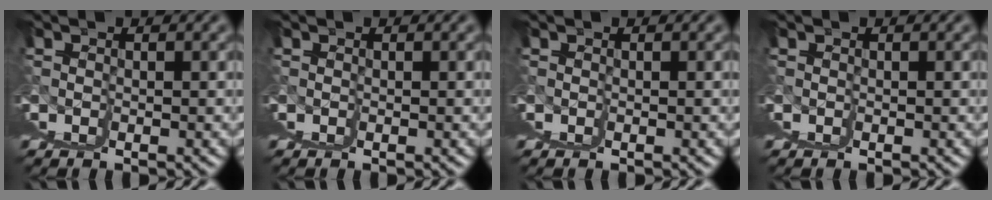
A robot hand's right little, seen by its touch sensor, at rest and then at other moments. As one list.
[{"total": 0.0}, {"total": 0.0}, {"total": 0.0}]